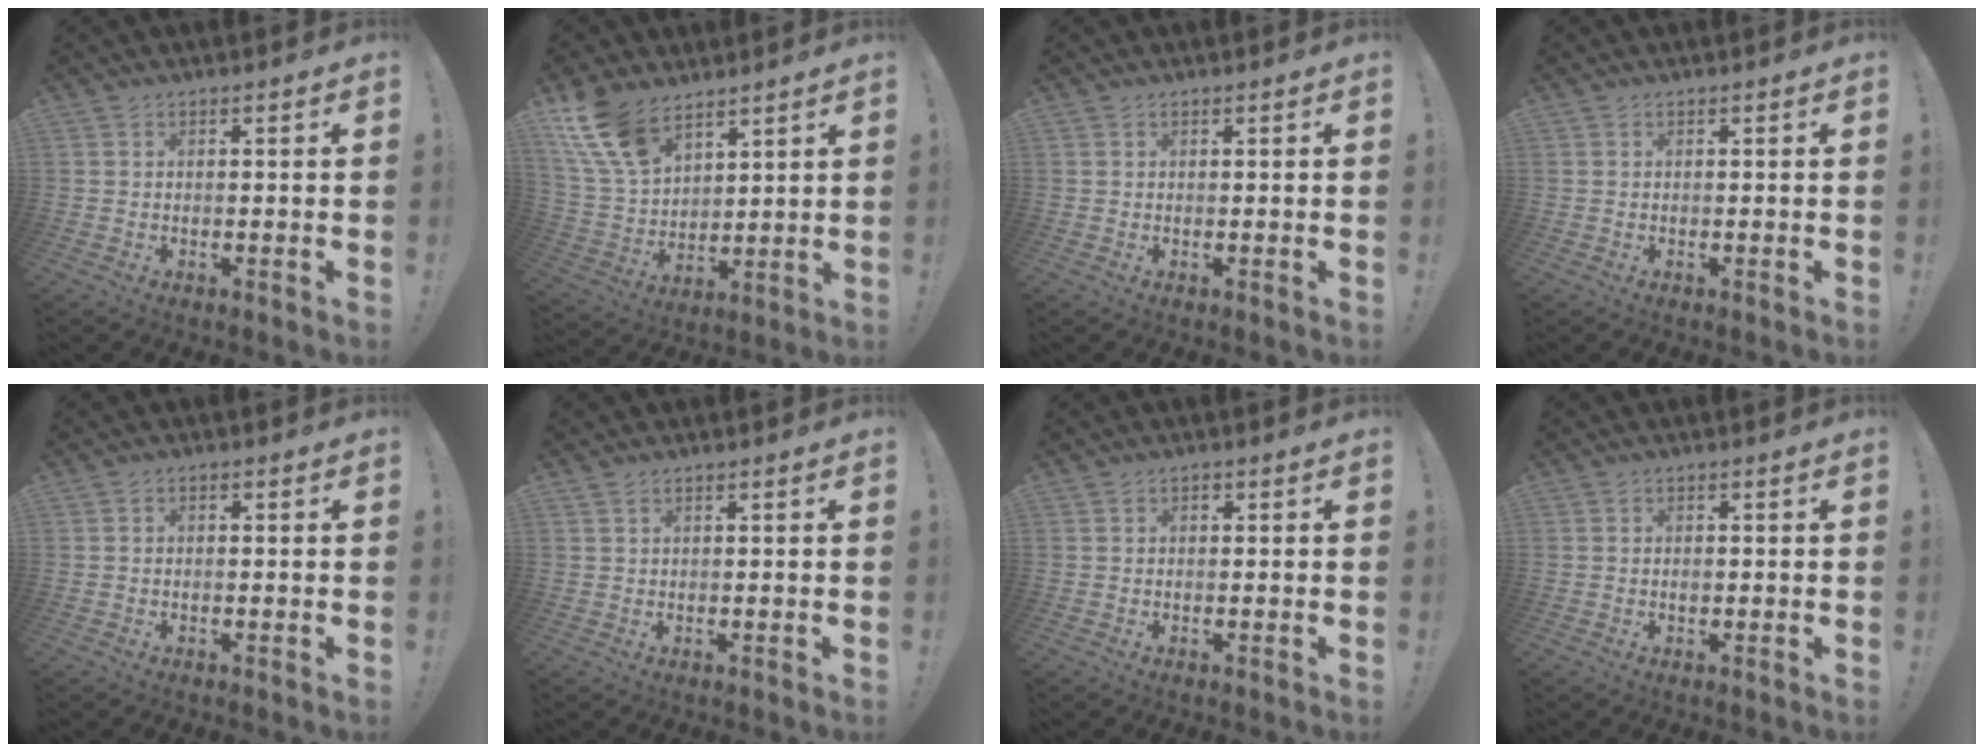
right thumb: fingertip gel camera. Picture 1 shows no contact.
{"total": 14.2, "force": [9.7, 7.5, 7.2], "torque": [-0.173, -0.051, 0.188]}
{"total": 0.0}
{"total": 0.0}
{"total": 1.0, "force": [-0.7, 0.4, 0.5], "torque": [-0.013, 0.006, -0.012]}
{"total": 0.9, "force": [0.7, 0.4, 0.4], "torque": [-0.004, -0.002, 0.012]}
{"total": 0.7, "force": [-0.3, 0.6, 0.2], "torque": [0.001, 0.000, -0.006]}
{"total": 0.9, "force": [-0.1, 0.7, 0.6], "torque": [-0.005, 0.000, -0.004]}